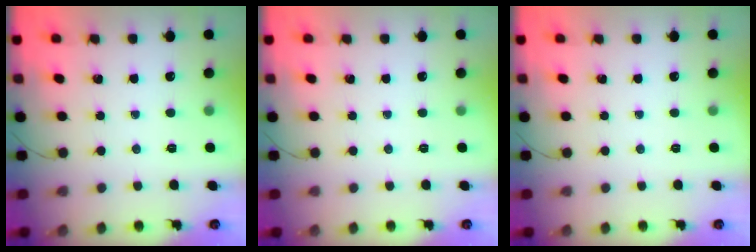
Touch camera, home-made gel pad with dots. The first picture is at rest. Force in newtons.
{"total": 0.0}
{"total": 0.0}